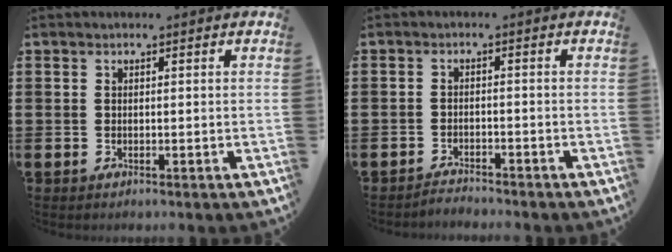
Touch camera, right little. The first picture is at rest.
{"total": 1.7, "force": [-1.7, -0.1, -0.2], "torque": [-0.001, 0.005, -0.037]}